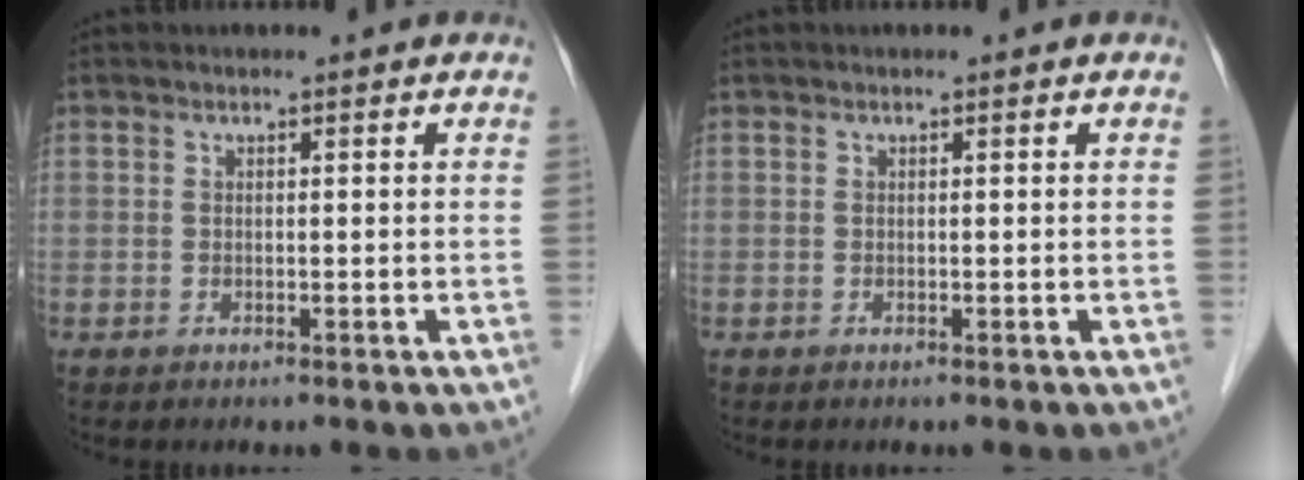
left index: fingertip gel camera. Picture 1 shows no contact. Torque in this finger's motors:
{"motor_torque": [0.00, 0.00, 0.00, 0.00]}